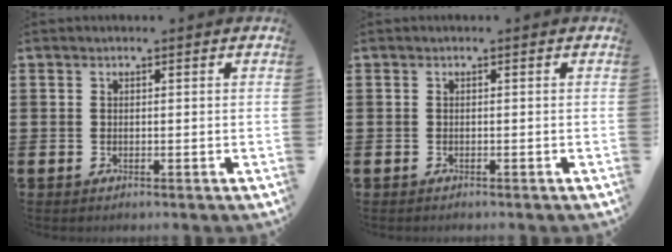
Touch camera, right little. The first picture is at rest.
{"total": 0.0}